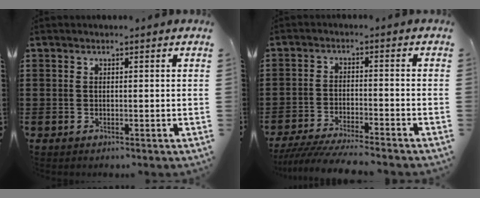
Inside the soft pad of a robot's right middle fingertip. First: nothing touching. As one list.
[{"total": 4.9, "force": [-4.7, -0.1, 1.5], "torque": [-0.038, -0.014, -0.095]}]